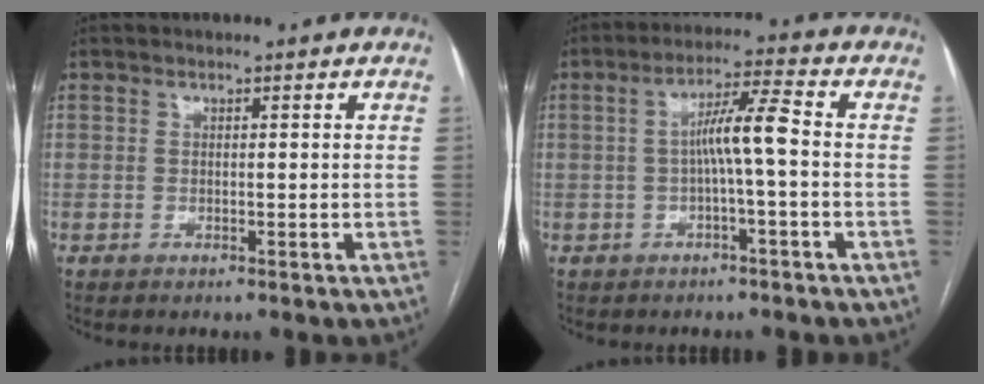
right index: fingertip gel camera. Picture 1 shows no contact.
{"total": 6.1, "force": [-0.4, 0.1, 6.1], "torque": [-0.104, 0.020, -0.006]}